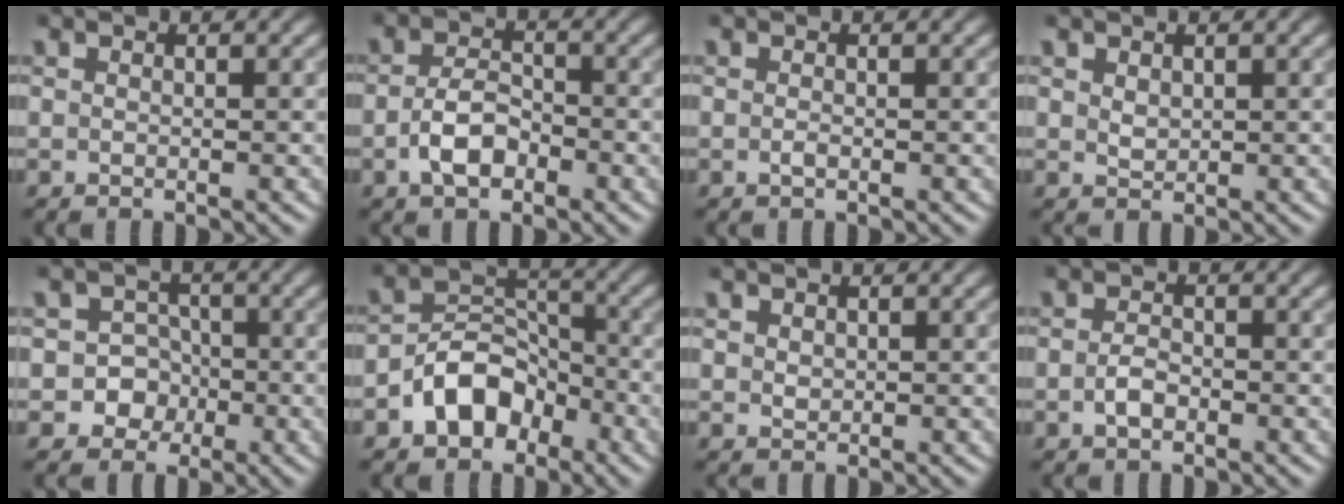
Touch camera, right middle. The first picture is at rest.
{"total": 3.4, "force": [-1.4, 1.9, 2.4], "torque": [-0.047, 0.003, -0.028]}
{"total": 0.5, "force": [-0.2, 0.2, 0.4], "torque": [-0.012, -0.001, -0.003]}
{"total": 1.1, "force": [0.5, 0.7, 0.6], "torque": [-0.012, -0.002, 0.015]}
{"total": 4.8, "force": [-1.7, 4.4, 0.7], "torque": [0.022, 0.012, -0.045]}
{"total": 5.3, "force": [-2.9, 3.6, 2.5], "torque": [-0.034, 0.007, -0.058]}
{"total": 0.8, "force": [0.4, 0.6, 0.2], "torque": [-0.005, -0.002, 0.010]}
{"total": 1.5, "force": [-0.6, 0.9, 1.1], "torque": [-0.023, 0.001, -0.013]}